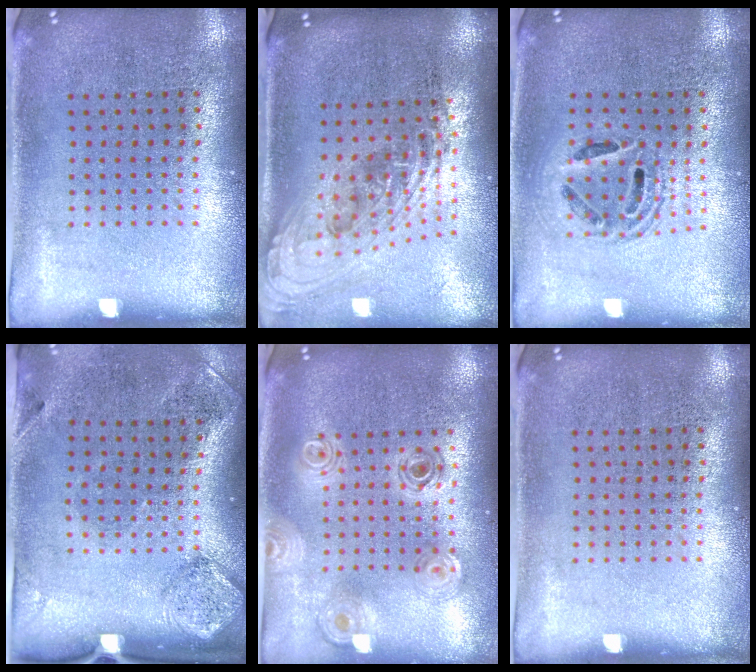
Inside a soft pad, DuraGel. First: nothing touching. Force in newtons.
{"total": 2.2, "press": 1.6, "slide": 1.5}
{"total": 1.4, "press": 1.2, "slide": 0.6}
{"total": 1.9, "press": 1.1, "slide": 1.6}
{"total": 1.0, "press": 0.9, "slide": 0.2}
{"total": 0.0}